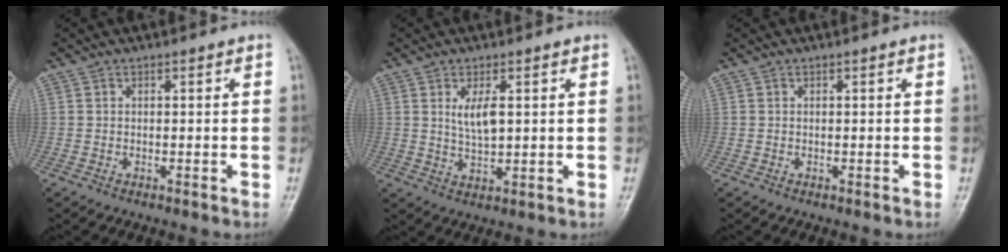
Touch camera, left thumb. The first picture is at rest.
{"total": 4.8, "force": [1.4, 1.9, 4.2], "torque": [-0.071, -0.014, 0.030]}
{"total": 0.0}